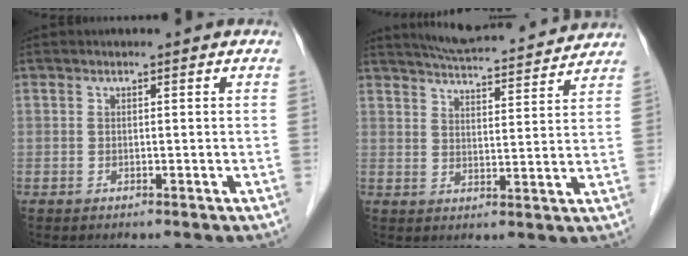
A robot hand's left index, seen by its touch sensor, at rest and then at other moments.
{"total": 15.7, "force": [14.7, 1.8, 5.2], "torque": [-0.083, 0.021, 0.202]}